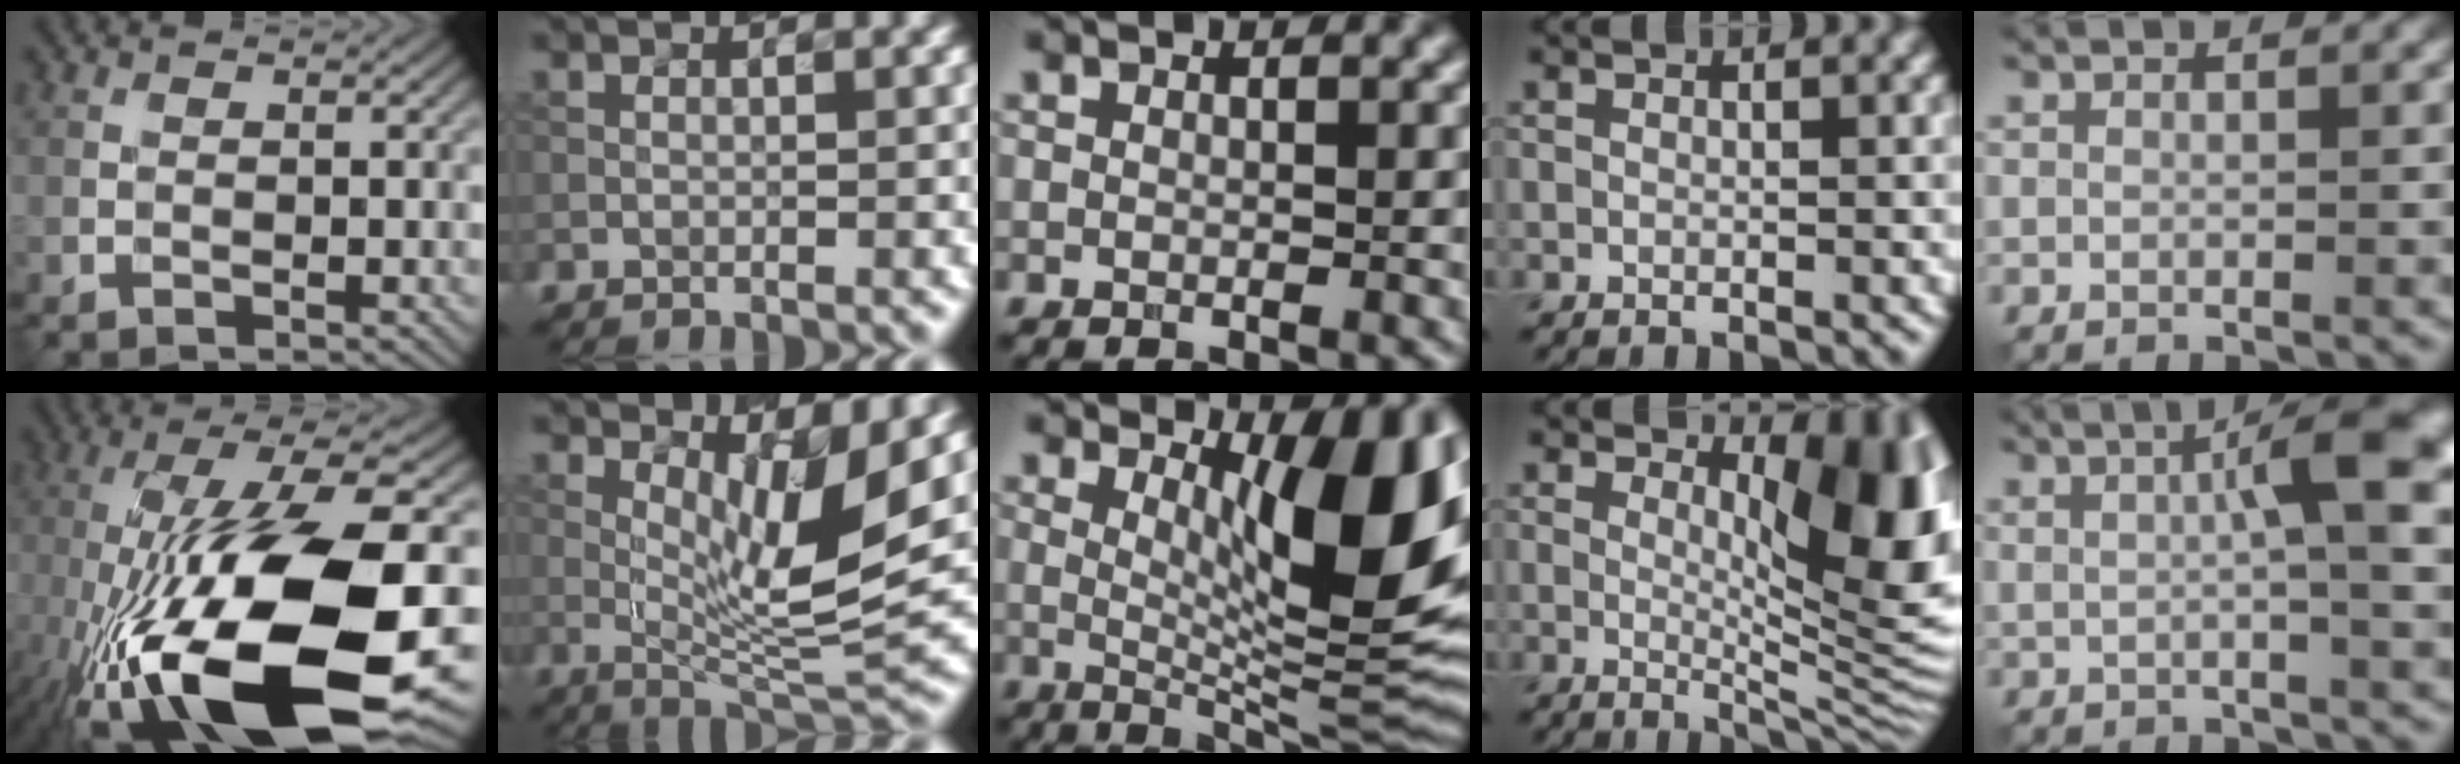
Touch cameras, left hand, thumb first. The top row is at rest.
{"thumb": {"total": 20.0, "force": [-6.6, 7.4, 17.3], "torque": [-0.325, -0.015, -0.110]}, "index": {"total": 6.9, "force": [2.0, 1.6, 6.4], "torque": [-0.108, -0.019, 0.051]}, "middle": {"total": 11.6, "force": [2.6, 3.3, 10.9], "torque": [-0.144, -0.009, 0.054]}, "ring": {"total": 10.5, "force": [2.6, 4.2, 9.3], "torque": [-0.108, -0.008, 0.041]}, "little": {"total": 7.9, "force": [1.7, 1.5, 7.6], "torque": [-0.096, 0.019, 0.022]}}